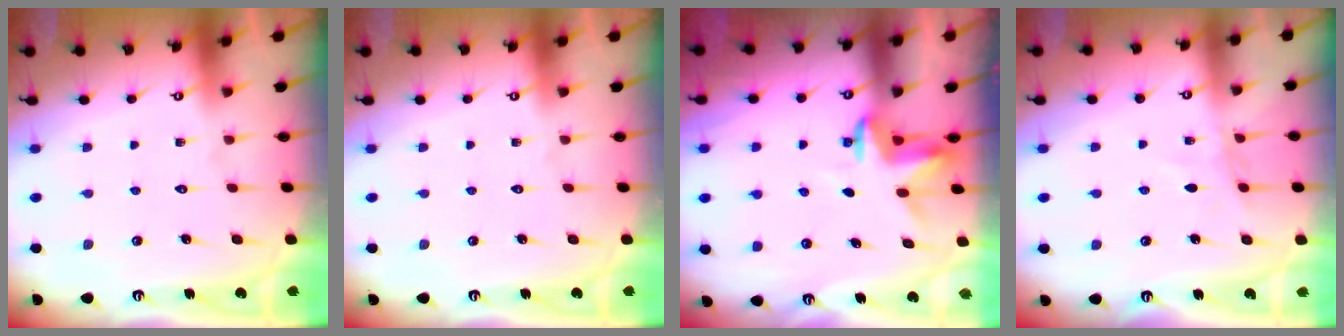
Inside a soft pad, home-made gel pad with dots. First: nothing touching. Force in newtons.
{"total": 0.0}
{"total": 4.0, "press": 4.0, "slide": 0.2}
{"total": 5.1, "press": 5.1, "slide": 0.5}